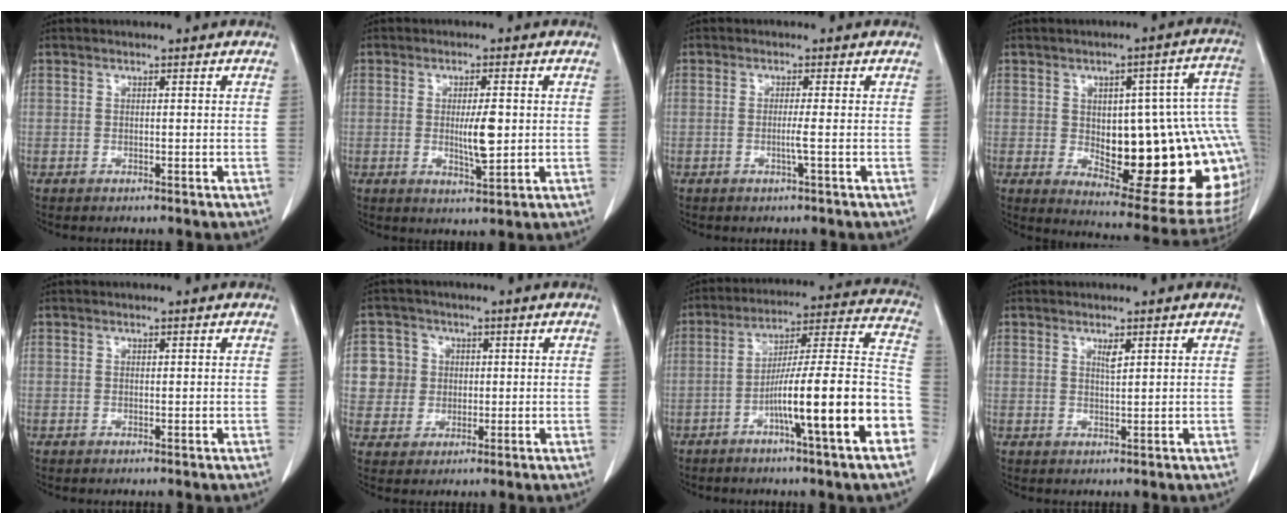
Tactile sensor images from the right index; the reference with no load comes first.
{"total": 5.2, "force": [0.0, 1.2, 5.0], "torque": [-0.082, -0.007, 0.003]}
{"total": 1.7, "force": [-0.4, -0.6, 1.5], "torque": [-0.027, -0.002, -0.011]}
{"total": 25.2, "force": [-1.7, 7.8, 24.0], "torque": [-0.239, 0.022, 0.003]}
{"total": 0.0}
{"total": 6.2, "force": [1.1, 6.1, 0.6], "torque": [-0.007, 0.016, 0.025]}
{"total": 18.8, "force": [-7.0, 0.0, 17.5], "torque": [-0.224, 0.018, -0.108]}
{"total": 1.4, "force": [0.8, 0.2, 1.1], "torque": [-0.022, -0.005, 0.016]}